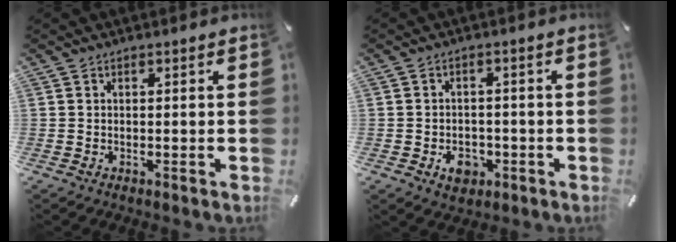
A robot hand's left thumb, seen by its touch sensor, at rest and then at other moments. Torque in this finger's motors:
{"motor_torque": [-0.01, 0.02, -0.01, 0.12, 0.01]}